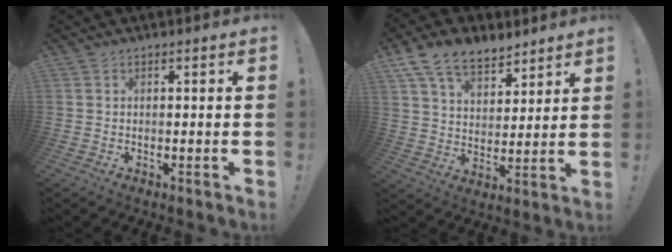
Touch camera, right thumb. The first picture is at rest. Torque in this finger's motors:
{"motor_torque": [-0.14, 1.68, 0.27, 0.05, 0.04]}